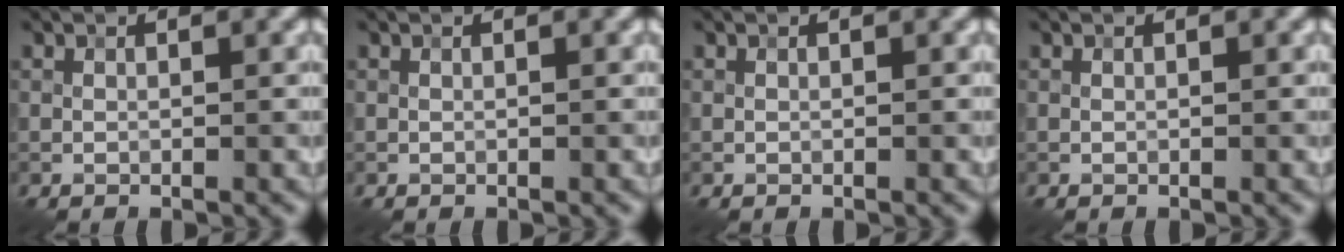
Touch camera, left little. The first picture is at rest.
{"total": 0.0}
{"total": 0.0}
{"total": 0.0}